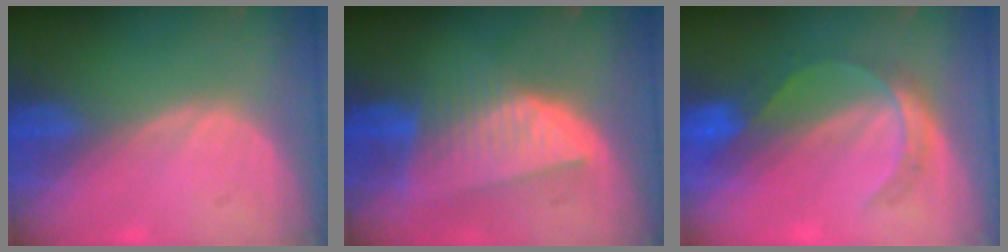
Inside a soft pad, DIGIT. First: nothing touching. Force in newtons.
{"total": 8.1, "press": 7.2, "slide": 3.8}
{"total": 5.5, "press": 5.0, "slide": 2.2}